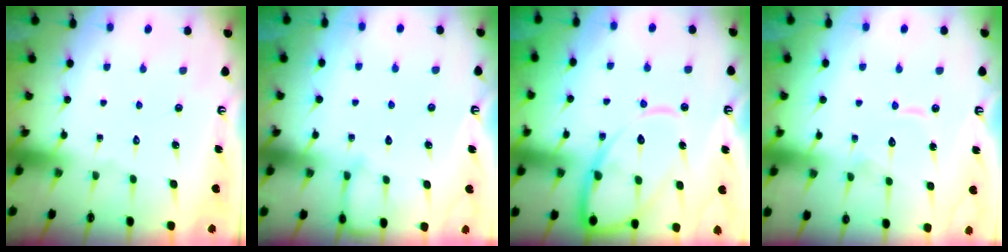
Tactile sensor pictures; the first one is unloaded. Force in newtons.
{"total": 4.5, "press": 4.5, "slide": 0.4}
{"total": 13.7, "press": 13.6, "slide": 1.2}
{"total": 7.7, "press": 7.7, "slide": 0.7}